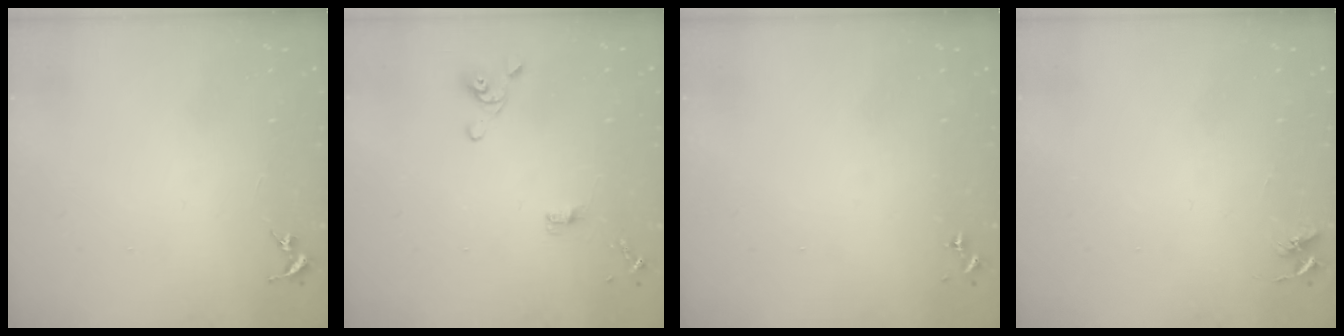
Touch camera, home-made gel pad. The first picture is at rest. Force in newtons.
{"total": 5.4, "press": 4.7, "slide": 2.7}
{"total": 0.0}
{"total": 4.1, "press": 4.0, "slide": 0.5}